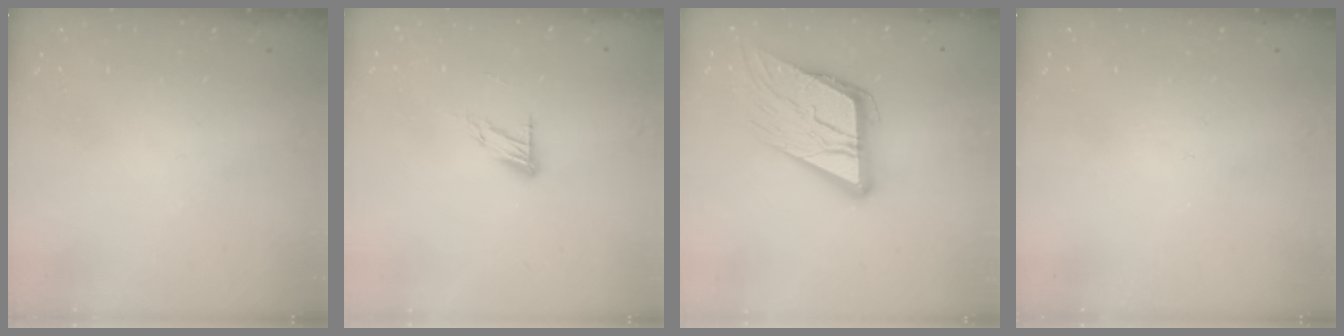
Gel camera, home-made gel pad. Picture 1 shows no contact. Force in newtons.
{"total": 7.3, "press": 7.3, "slide": 0.4}
{"total": 17.7, "press": 17.6, "slide": 2.1}
{"total": 0.0}